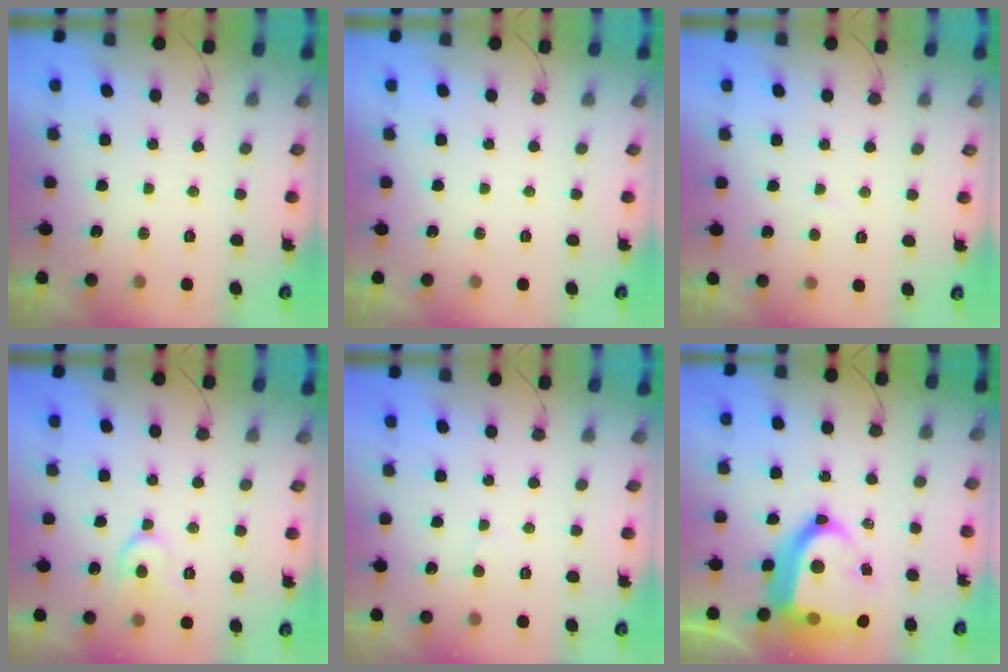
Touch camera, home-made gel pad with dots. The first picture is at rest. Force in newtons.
{"total": 0.0}
{"total": 1.8, "press": 1.8, "slide": 0.2}
{"total": 8.7, "press": 8.7, "slide": 0.8}
{"total": 4.6, "press": 4.6, "slide": 0.4}
{"total": 20.3, "press": 20.2, "slide": 2.2}